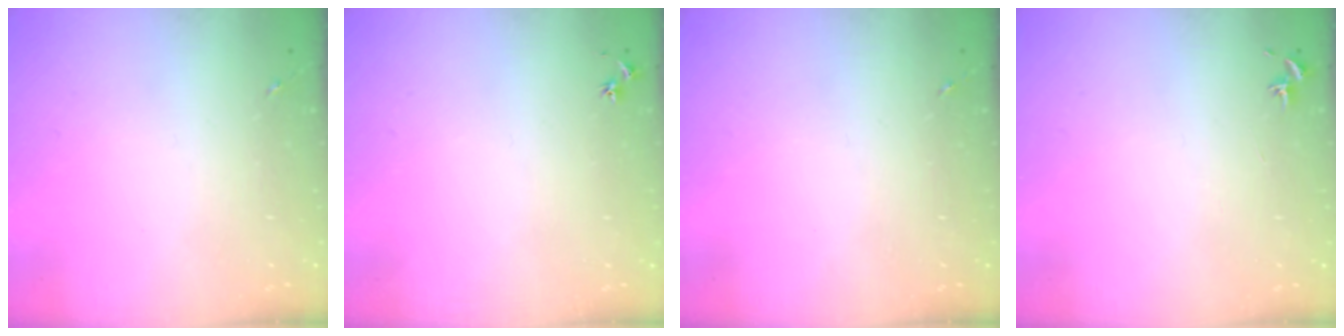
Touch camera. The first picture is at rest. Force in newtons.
{"total": 2.5, "press": 2.5, "slide": 0.3}
{"total": 0.0}
{"total": 0.7, "press": 0.7, "slide": 0.3}